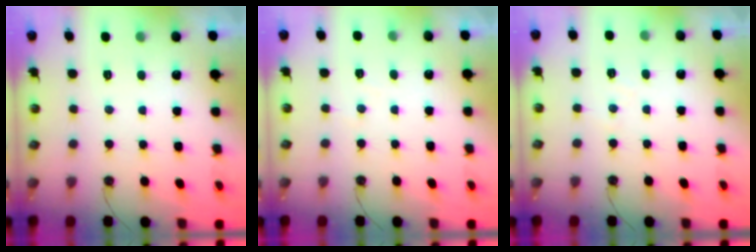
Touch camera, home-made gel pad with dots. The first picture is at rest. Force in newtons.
{"total": 3.7, "press": 3.7, "slide": 0.6}
{"total": 4.5, "press": 4.5, "slide": 0.7}